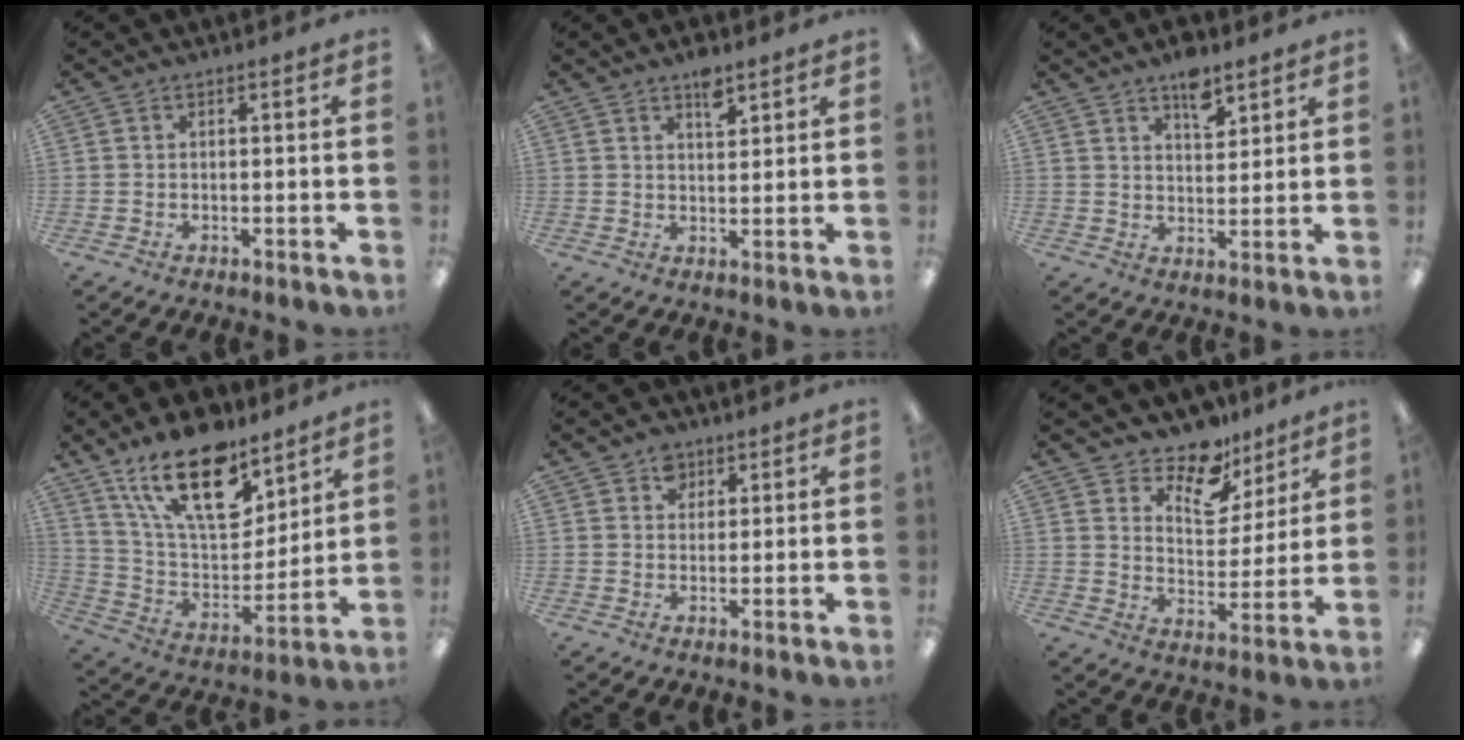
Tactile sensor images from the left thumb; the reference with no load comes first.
{"total": 4.8, "force": [3.4, 2.1, 2.7], "torque": [-0.028, -0.020, 0.055]}
{"total": 6.8, "force": [4.9, 3.2, 3.5], "torque": [-0.042, -0.027, 0.083]}
{"total": 21.4, "force": [13.8, 9.8, 13.2], "torque": [-0.243, -0.076, 0.244]}
{"total": 4.0, "force": [2.4, 3.0, 1.2], "torque": [-0.007, -0.003, 0.041]}
{"total": 12.0, "force": [9.6, 5.8, 4.2], "torque": [-0.075, -0.069, 0.178]}